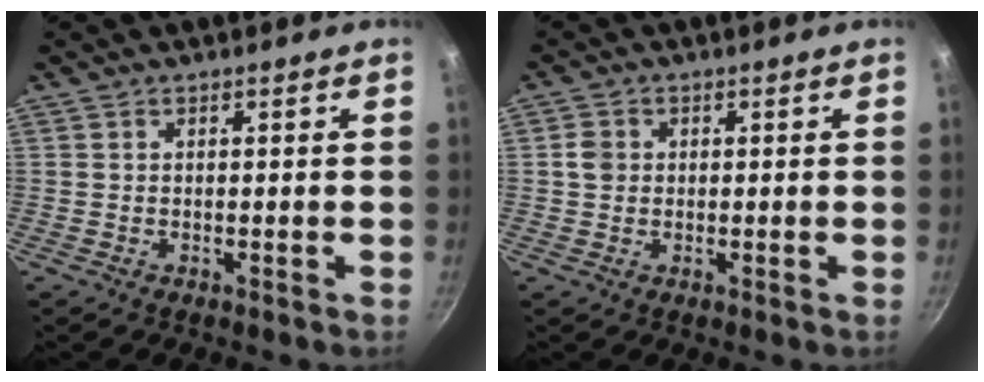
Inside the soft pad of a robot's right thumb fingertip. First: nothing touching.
{"total": 2.6, "force": [0.2, 2.3, 1.2], "torque": [-0.012, 0.006, -0.001]}